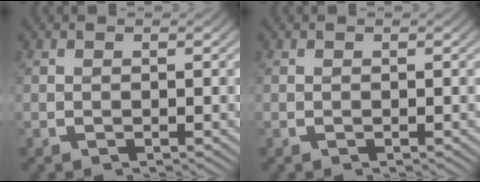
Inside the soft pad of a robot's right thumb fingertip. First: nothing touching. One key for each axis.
{"total": 0.0}